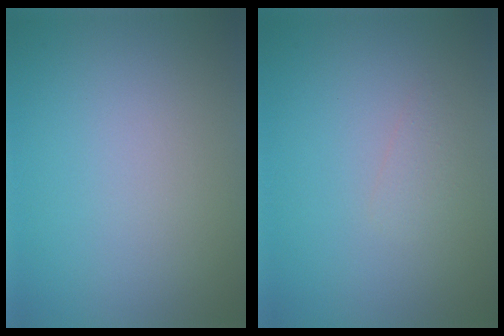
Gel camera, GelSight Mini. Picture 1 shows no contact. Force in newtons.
{"total": 0.9, "press": 0.9, "slide": 0.1}